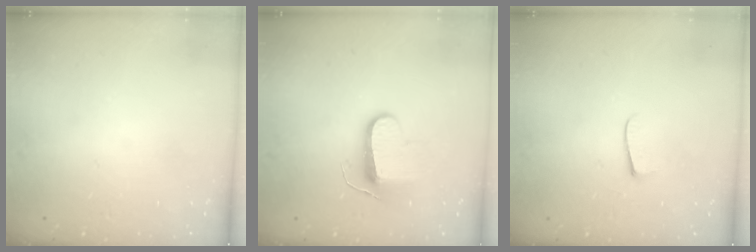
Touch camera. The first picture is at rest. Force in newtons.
{"total": 9.5, "press": 9.5, "slide": 0.2}
{"total": 4.7, "press": 4.6, "slide": 0.5}